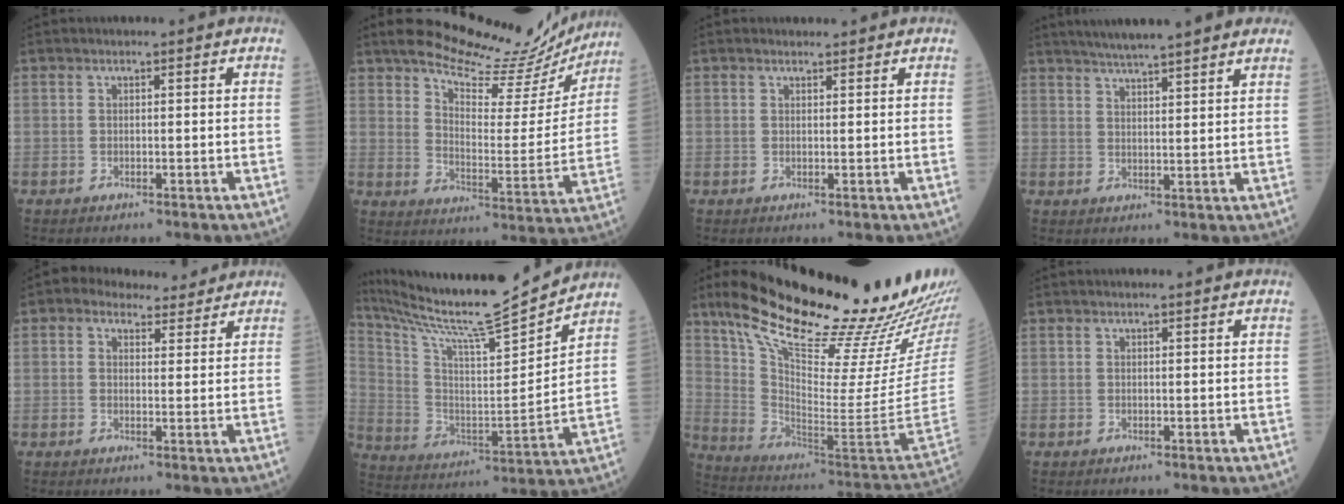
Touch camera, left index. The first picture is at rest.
{"total": 18.8, "force": [17.6, 3.7, 5.4], "torque": [-0.073, -0.048, 0.224]}
{"total": 1.8, "force": [1.7, 0.3, 0.3], "torque": [-0.008, 0.007, 0.024]}
{"total": 13.9, "force": [11.9, 0.7, 7.1], "torque": [-0.105, 0.023, 0.156]}
{"total": 6.6, "force": [5.5, 3.1, 1.8], "torque": [-0.021, 0.020, 0.074]}
{"total": 20.5, "force": [19.1, -0.3, 7.4], "torque": [-0.157, -0.043, 0.312]}
{"total": 31.9, "force": [24.2, 2.7, 20.6], "torque": [-0.318, -0.041, 0.357]}
{"total": 1.8, "force": [1.7, 0.0, 0.7], "torque": [-0.007, 0.007, 0.020]}